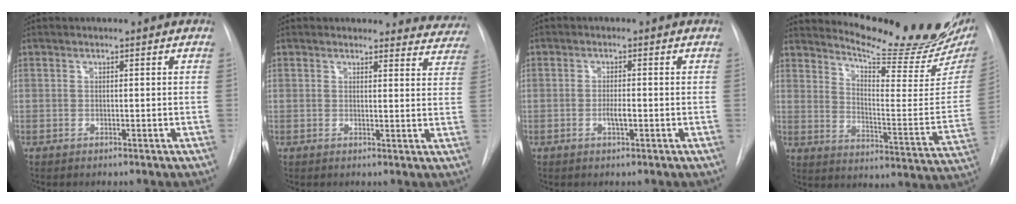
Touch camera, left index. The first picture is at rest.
{"total": 7.7, "force": [7.4, 2.3, -0.4], "torque": [0.050, -0.033, 0.043]}
{"total": 1.9, "force": [-1.1, 0.3, 1.5], "torque": [-0.030, -0.006, -0.018]}
{"total": 21.6, "force": [19.1, 2.0, 9.8], "torque": [-0.148, -0.100, 0.246]}